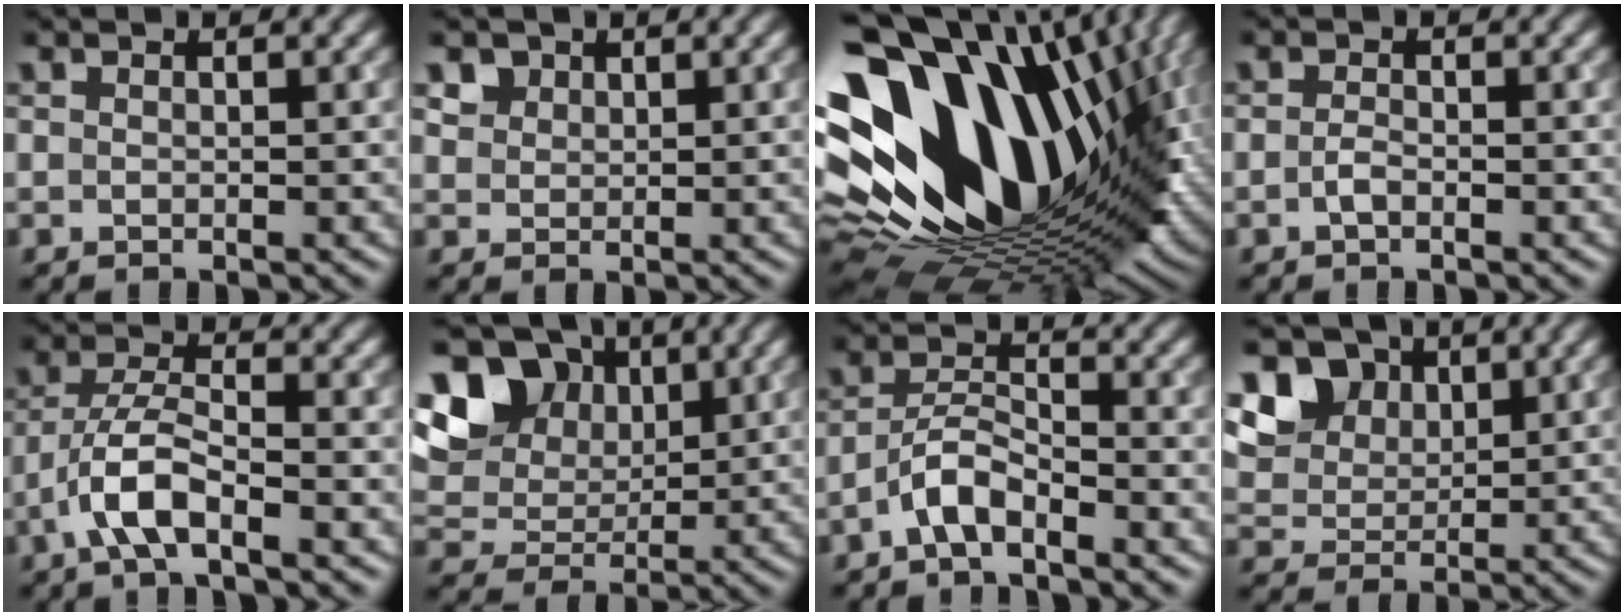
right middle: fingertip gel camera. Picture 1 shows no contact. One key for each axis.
{"total": 2.2, "fx": 1.4, "fy": 1.6, "fz": 0.6, "tx": -0.021, "ty": -0.006, "tz": 0.036}
{"total": 20.6, "fx": 3.5, "fy": 13.1, "fz": 15.5, "tx": -0.268, "ty": -0.028, "tz": 0.088}
{"total": 1.0, "fx": -0.5, "fy": 0.4, "fz": 0.8, "tx": -0.019, "ty": 0.001, "tz": -0.011}
{"total": 4.5, "fx": -2.5, "fy": 1.3, "fz": 3.6, "tx": -0.072, "ty": 0.006, "tz": -0.054}
{"total": 13.0, "fx": 5.6, "fy": 9.5, "fz": 6.7, "tx": -0.146, "ty": 0.029, "tz": 0.109}
{"total": 3.0, "fx": -2.1, "fy": 0.9, "fz": 2.0, "tx": -0.040, "ty": 0.010, "tz": -0.047}
{"total": 8.8, "fx": 4.3, "fy": 6.6, "fz": 3.9, "tx": -0.096, "ty": 0.011, "tz": 0.076}